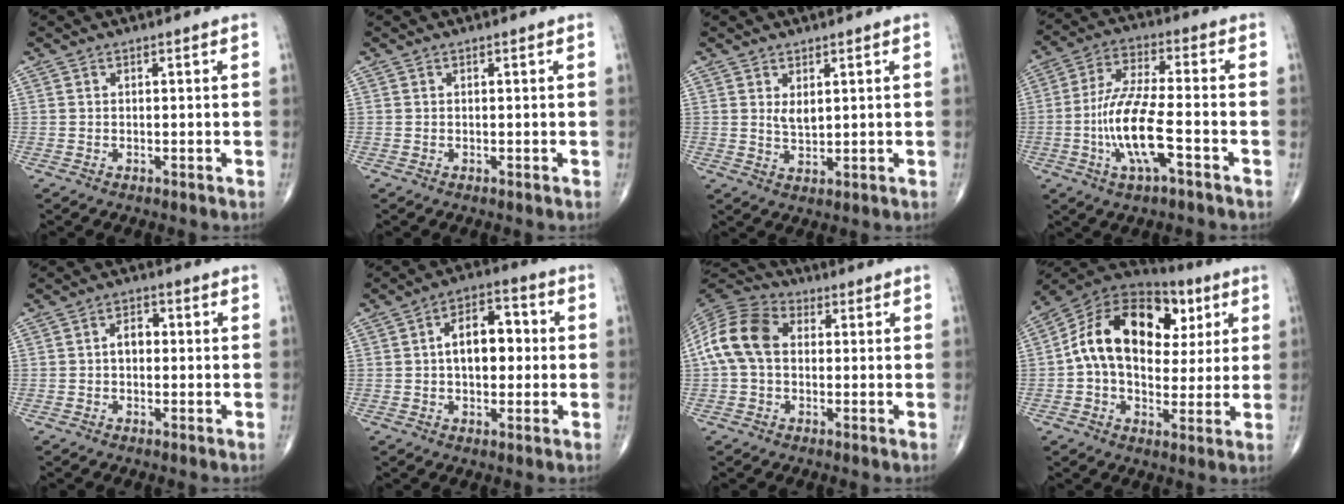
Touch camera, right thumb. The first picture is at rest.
{"total": 0.0}
{"total": 2.9, "force": [1.1, 1.5, 2.3], "torque": [-0.035, -0.015, 0.024]}
{"total": 13.0, "force": [-4.2, 3.5, 11.8], "torque": [-0.248, 0.023, -0.078]}
{"total": 3.5, "force": [-0.1, 2.4, 2.5], "torque": [-0.031, 0.015, -0.008]}
{"total": 10.4, "force": [0.6, 6.3, 8.3], "torque": [-0.106, 0.026, 0.003]}
{"total": 12.0, "force": [0.8, 8.6, 8.3], "torque": [-0.165, 0.032, 0.005]}
{"total": 21.4, "force": [4.3, 14.0, 15.6], "torque": [-0.234, 0.022, 0.061]}